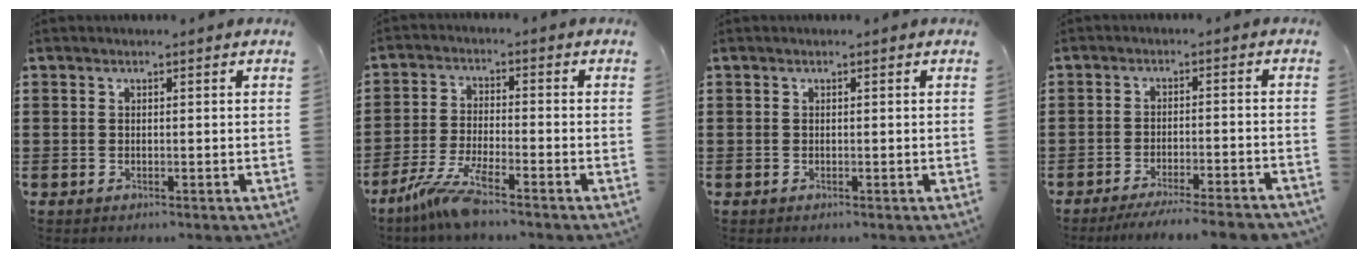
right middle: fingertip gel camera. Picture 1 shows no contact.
{"total": 6.5, "force": [-5.0, 0.0, 4.1], "torque": [-0.100, -0.019, -0.099]}
{"total": 0.0}
{"total": 4.4, "force": [-4.0, -0.2, 1.8], "torque": [-0.034, -0.009, -0.078]}